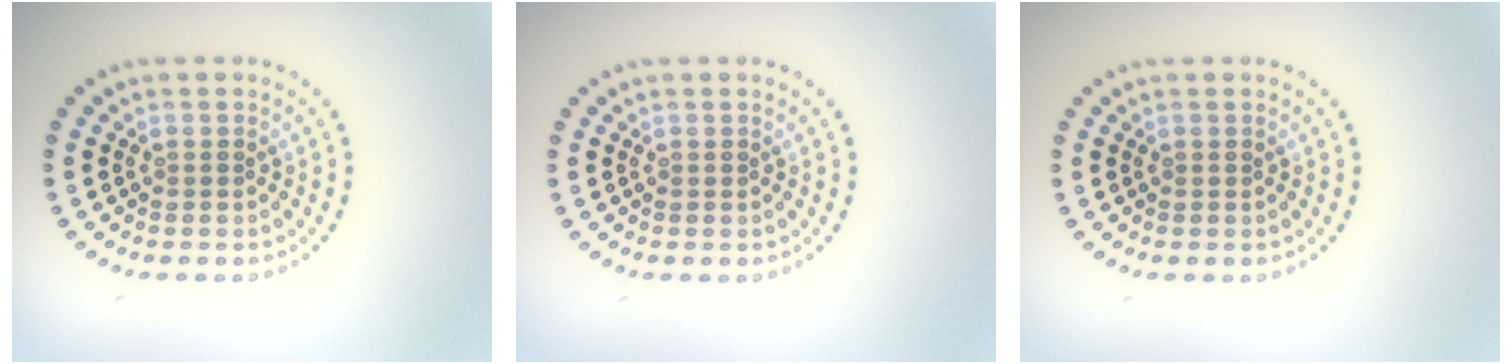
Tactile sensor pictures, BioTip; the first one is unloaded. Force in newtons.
{"total": 0.0}
{"total": 0.0}